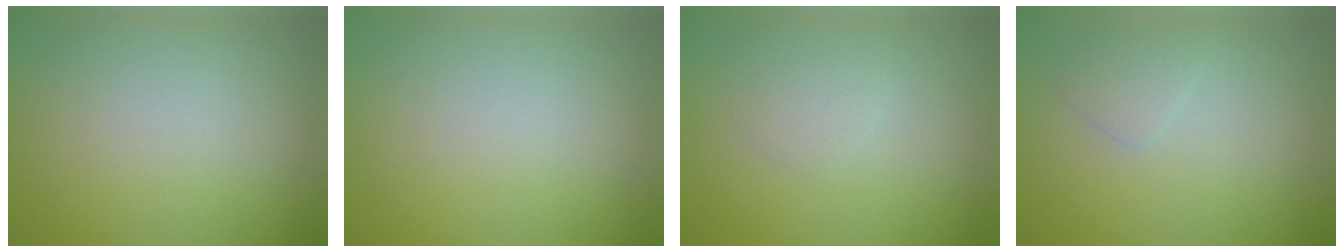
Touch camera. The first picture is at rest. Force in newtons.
{"total": 0.0}
{"total": 0.9, "press": 0.9, "slide": 0.0}
{"total": 1.2, "press": 1.2, "slide": 0.1}